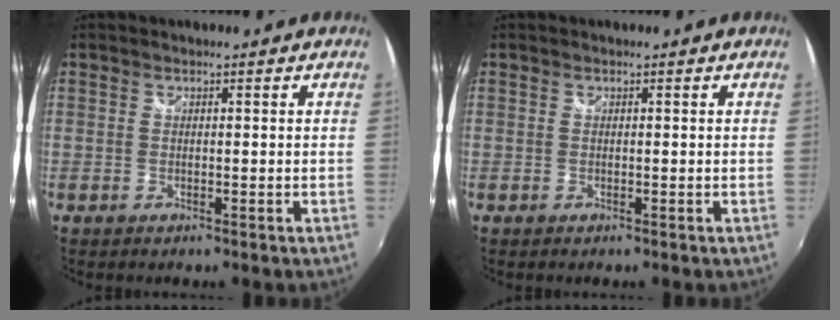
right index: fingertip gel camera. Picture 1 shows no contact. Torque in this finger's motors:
{"motor_torque": [0.00, 0.00, 0.01, 0.00]}